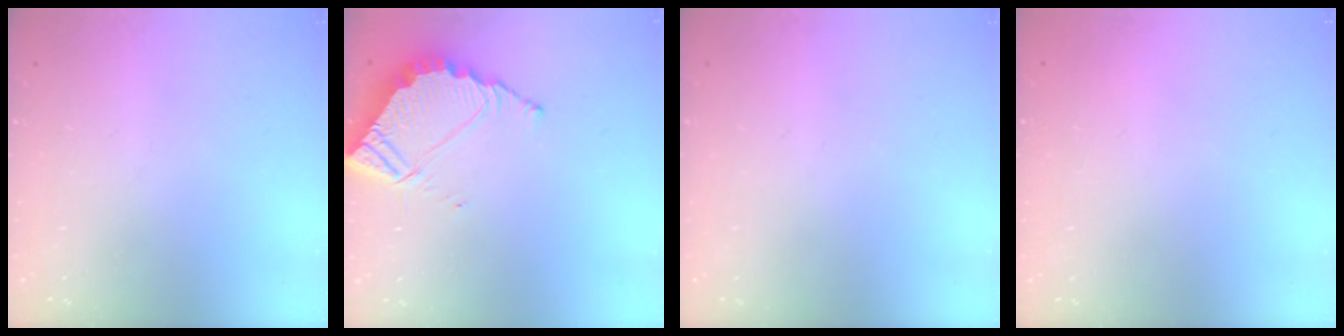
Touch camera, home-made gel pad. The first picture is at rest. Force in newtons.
{"total": 6.6, "press": 6.6, "slide": 0.3}
{"total": 0.0}
{"total": 2.2, "press": 2.2, "slide": 0.1}